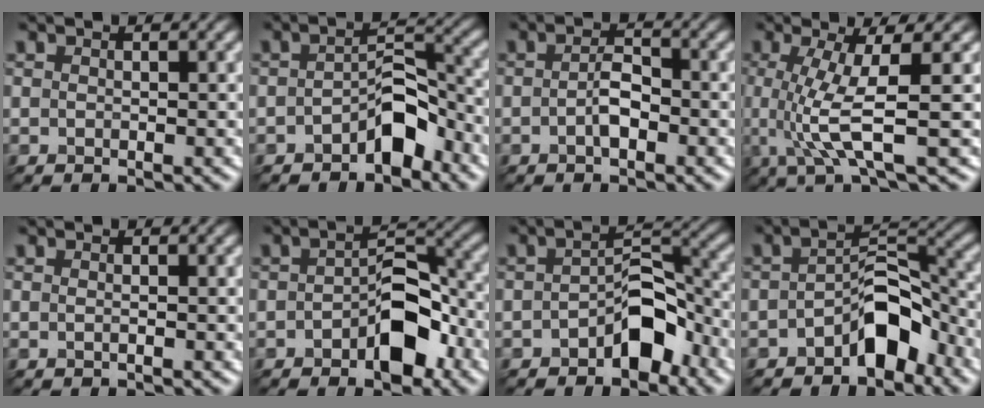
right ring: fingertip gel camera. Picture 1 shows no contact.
{"total": 3.5, "force": [-2.8, 0.9, 2.0], "torque": [-0.035, 0.022, -0.038]}
{"total": 1.3, "force": [-0.9, 0.0, 1.0], "torque": [-0.031, 0.010, -0.006]}
{"total": 5.1, "force": [-0.1, 0.5, 5.1], "torque": [-0.110, 0.004, 0.014]}
{"total": 0.8, "force": [0.3, 0.4, 0.6], "torque": [0.009, 0.003, -0.004]}
{"total": 5.0, "force": [-2.7, 2.1, 3.6], "torque": [-0.057, 0.019, -0.035]}
{"total": 4.3, "force": [-3.1, 1.6, 2.6], "torque": [-0.042, 0.022, -0.043]}
{"total": 4.7, "force": [-3.4, 1.6, 2.8], "torque": [-0.046, 0.021, -0.050]}